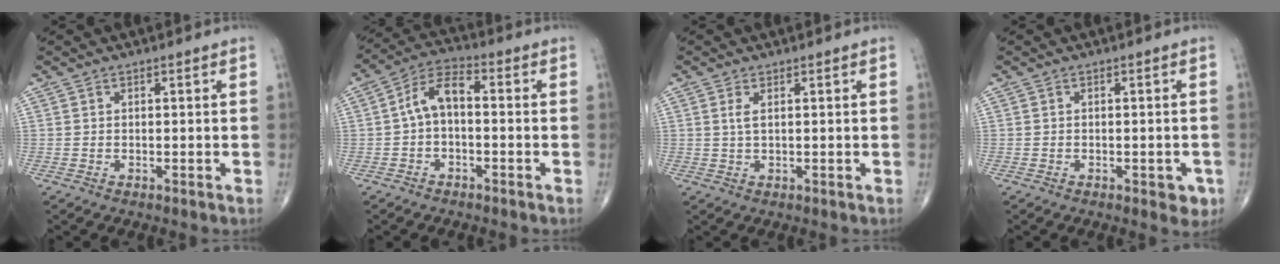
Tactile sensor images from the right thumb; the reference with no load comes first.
{"total": 6.8, "force": [-0.4, 3.7, 5.7], "torque": [-0.101, 0.031, -0.021]}
{"total": 1.8, "force": [0.6, 0.6, 1.6], "torque": [-0.040, 0.001, 0.016]}
{"total": 3.0, "force": [-1.3, 1.5, 2.3], "torque": [-0.013, 0.003, -0.013]}